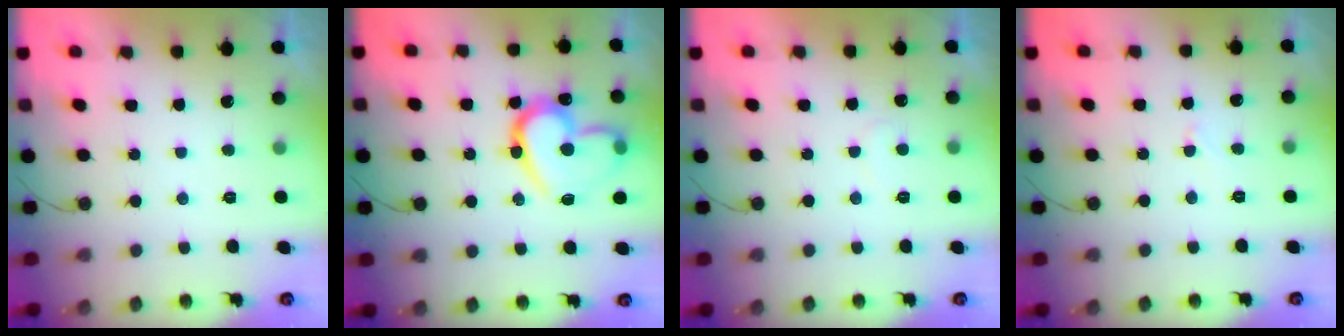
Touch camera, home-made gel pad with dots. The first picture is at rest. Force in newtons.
{"total": 18.2, "press": 18.0, "slide": 2.5}
{"total": 5.3, "press": 5.3, "slide": 0.3}
{"total": 2.6, "press": 2.5, "slide": 0.2}